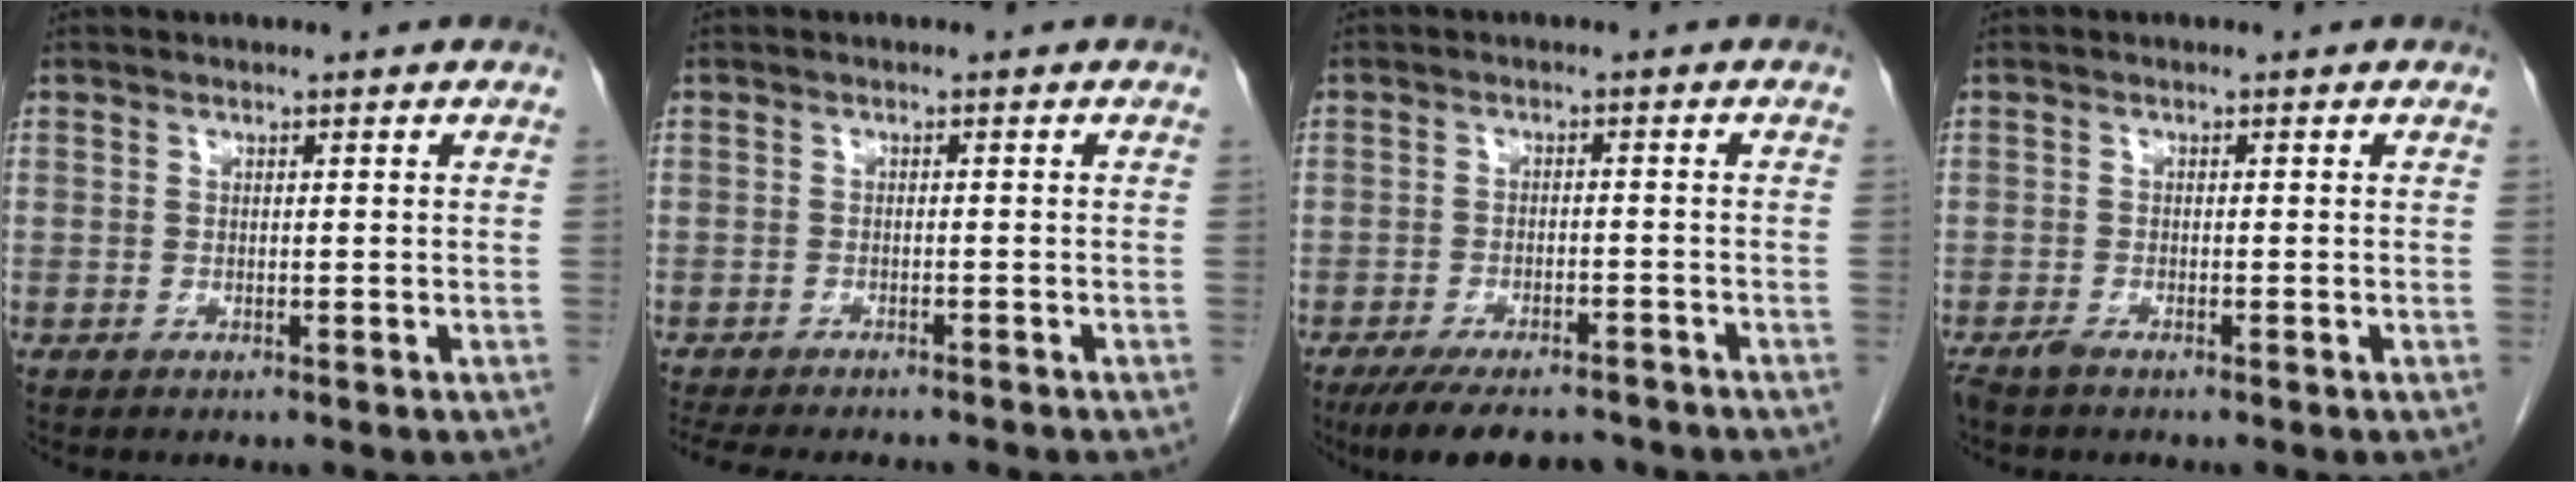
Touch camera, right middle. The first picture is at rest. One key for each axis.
{"total": 11.1, "fx": -9.8, "fy": 2.2, "fz": 4.6, "tx": -0.074, "ty": -0.013, "tz": -0.129}
{"total": 10.8, "fx": -9.2, "fy": 3.0, "fz": 4.8, "tx": -0.072, "ty": -0.005, "tz": -0.132}
{"total": 1.5, "fx": -1.2, "fy": 0.2, "fz": 0.7, "tx": -0.021, "ty": -0.004, "tz": -0.024}